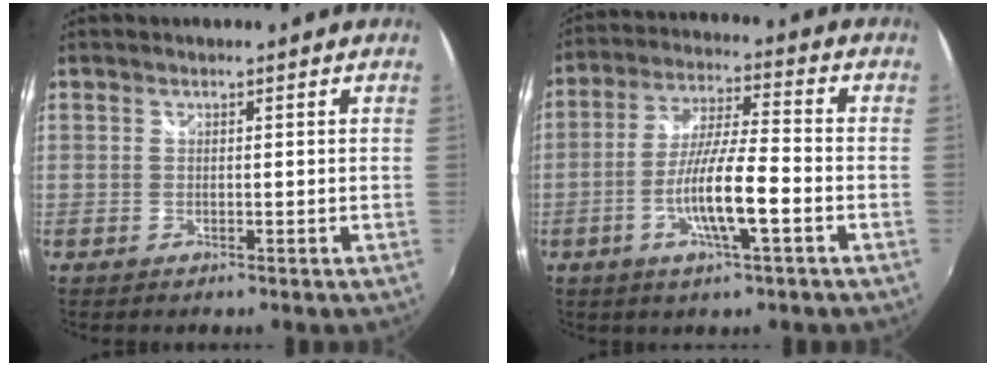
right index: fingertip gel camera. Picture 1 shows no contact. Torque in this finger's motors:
{"motor_torque": [1.44, -0.70, 0.88, 0.21]}